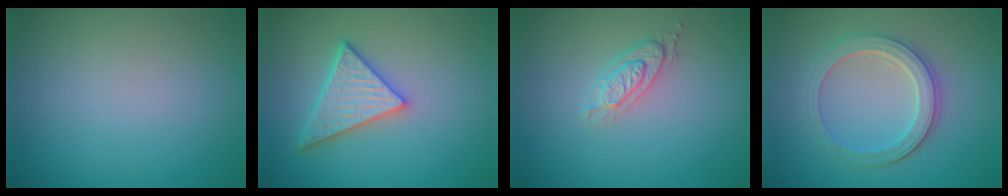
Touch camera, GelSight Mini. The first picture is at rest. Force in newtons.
{"total": 4.1, "press": 3.8, "slide": 1.6}
{"total": 2.0, "press": 1.9, "slide": 0.6}
{"total": 4.0, "press": 3.4, "slide": 2.1}